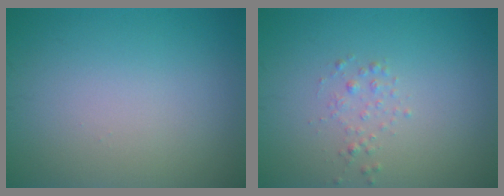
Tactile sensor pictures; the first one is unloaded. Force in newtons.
{"total": 0.9, "press": 0.9, "slide": 0.0}